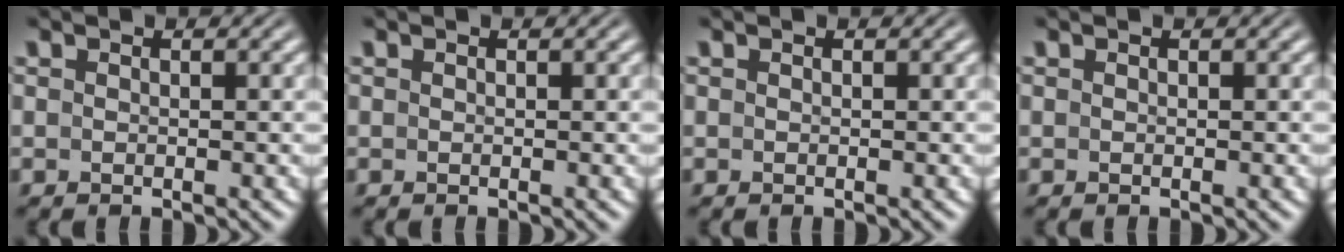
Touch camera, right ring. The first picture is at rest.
{"total": 0.0}
{"total": 0.0}
{"total": 0.0}